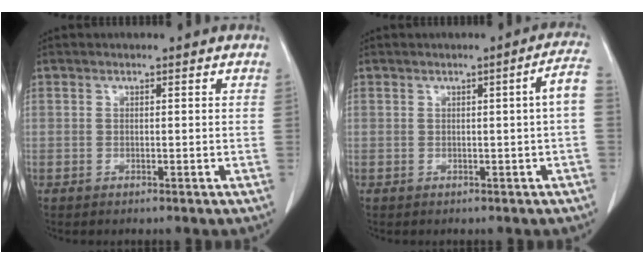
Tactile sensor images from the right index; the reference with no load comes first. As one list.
[{"total": 3.7, "force": [-0.1, -0.4, 3.6], "torque": [-0.041, 0.005, 0.000]}]